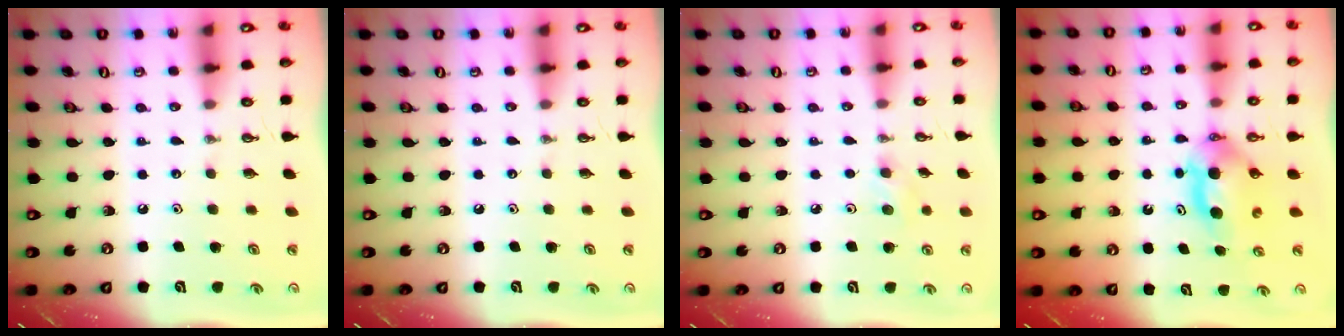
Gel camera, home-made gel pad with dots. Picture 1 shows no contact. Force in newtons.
{"total": 0.0}
{"total": 7.6, "press": 6.5, "slide": 4.1}
{"total": 7.4, "press": 5.7, "slide": 4.7}